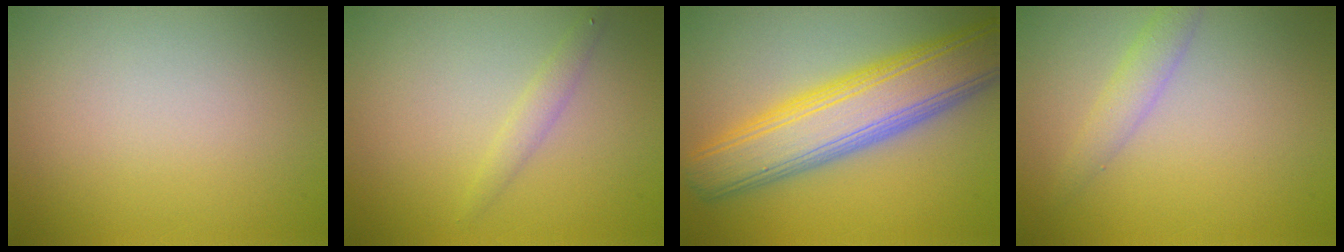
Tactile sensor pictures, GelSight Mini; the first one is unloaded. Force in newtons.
{"total": 1.3, "press": 1.3, "slide": 0.0}
{"total": 9.1, "press": 9.1, "slide": 0.3}
{"total": 1.9, "press": 1.9, "slide": 0.1}